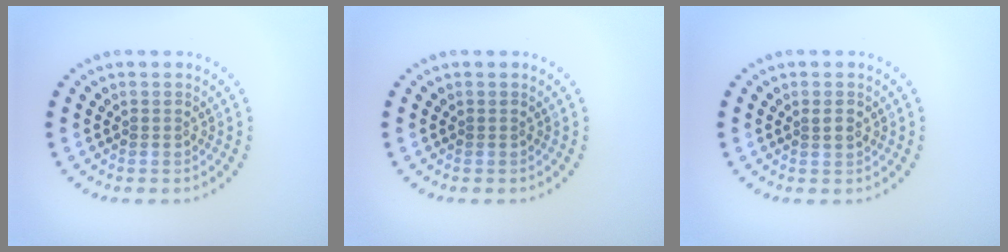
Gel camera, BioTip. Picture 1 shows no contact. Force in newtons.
{"total": 0.0}
{"total": 0.6, "press": 0.6, "slide": 0.1}